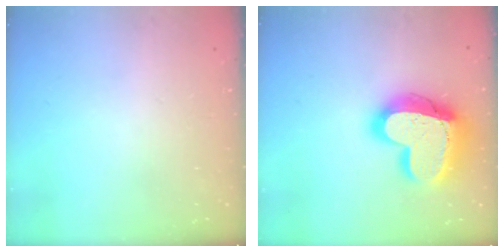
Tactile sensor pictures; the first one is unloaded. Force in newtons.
{"total": 23.4, "press": 23.3, "slide": 1.9}